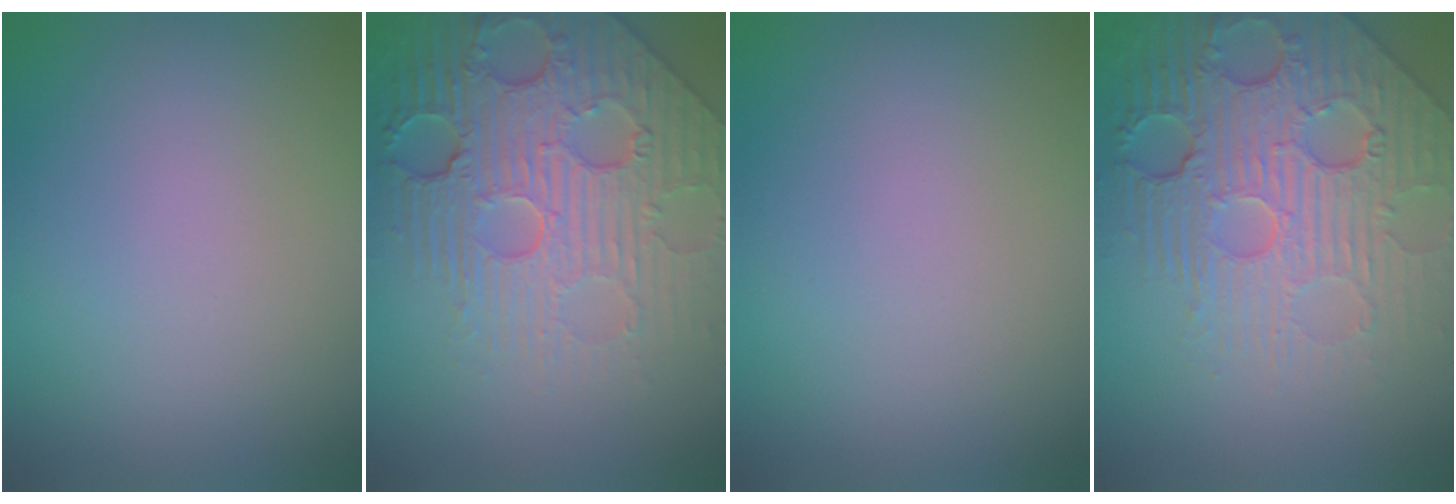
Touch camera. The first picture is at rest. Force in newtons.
{"total": 8.2, "press": 6.0, "slide": 5.6}
{"total": 0.0}
{"total": 8.2, "press": 5.8, "slide": 5.9}